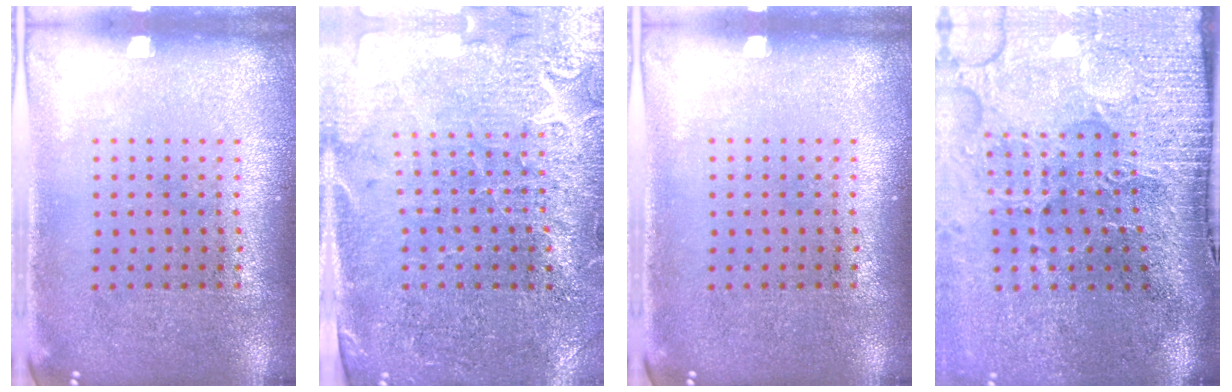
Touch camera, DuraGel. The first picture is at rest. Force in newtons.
{"total": 3.3, "press": 3.1, "slide": 1.1}
{"total": 0.0}
{"total": 5.0, "press": 4.0, "slide": 3.0}